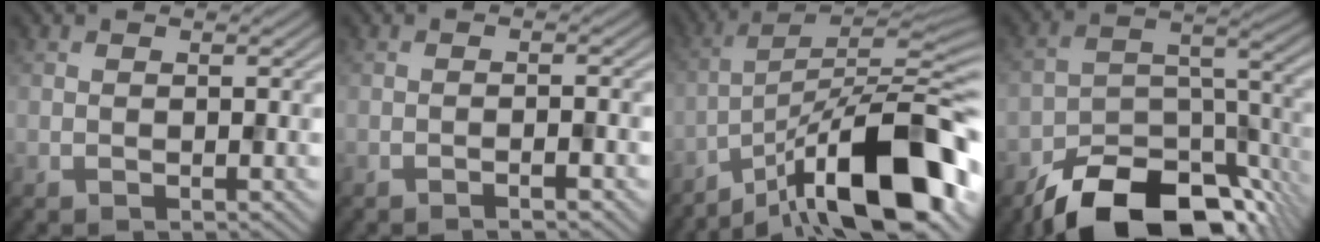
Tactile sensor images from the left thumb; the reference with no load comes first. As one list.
[{"total": 1.5, "force": [-1.0, 0.0, 1.0], "torque": [-0.016, 0.006, -0.021]}, {"total": 17.0, "force": [-11.2, 4.3, 12.1], "torque": [-0.187, 0.009, -0.194]}, {"total": 14.4, "force": [-10.6, 6.4, 7.3], "torque": [-0.123, -0.014, -0.179]}]